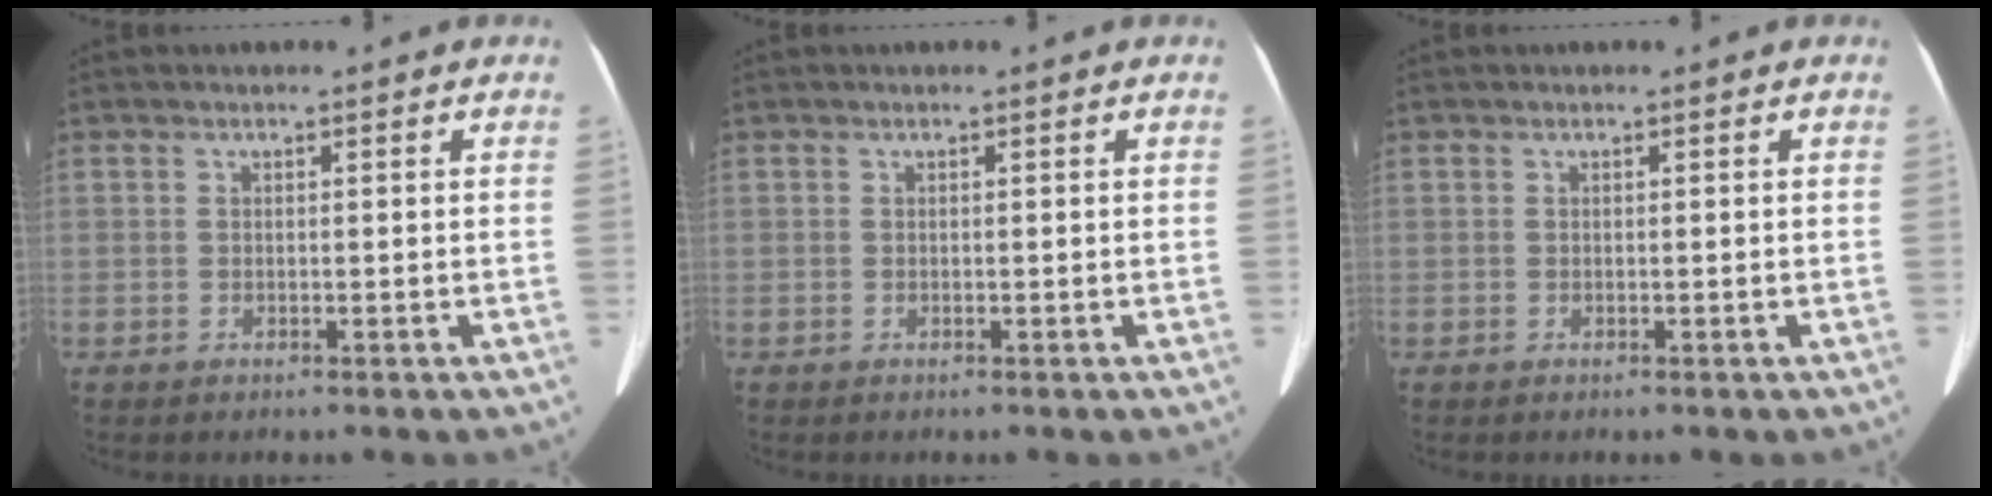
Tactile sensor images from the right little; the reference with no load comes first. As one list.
[{"total": 0.0}, {"total": 0.0}]